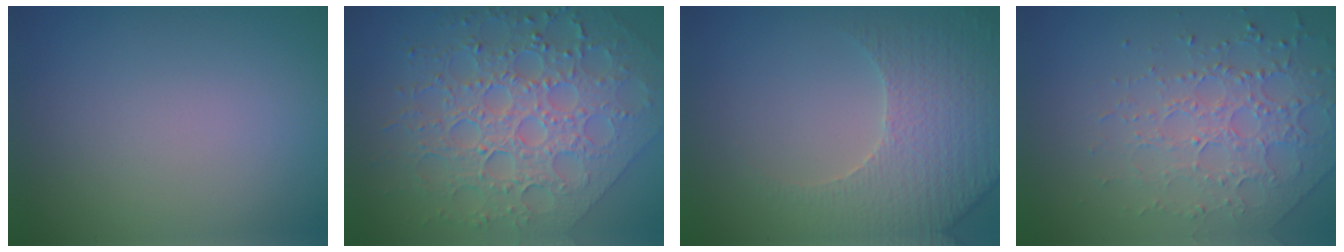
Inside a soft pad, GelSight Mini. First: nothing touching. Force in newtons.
{"total": 7.6, "press": 6.3, "slide": 4.3}
{"total": 4.6, "press": 4.2, "slide": 2.1}
{"total": 3.0, "press": 2.8, "slide": 1.1}